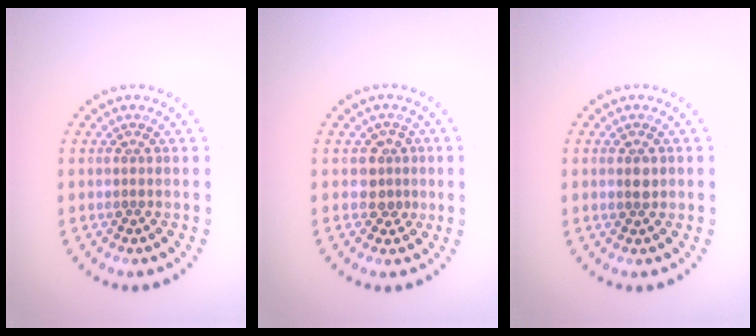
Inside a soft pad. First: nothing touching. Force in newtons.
{"total": 2.0, "press": 1.7, "slide": 1.2}
{"total": 1.1, "press": 1.1, "slide": 0.3}